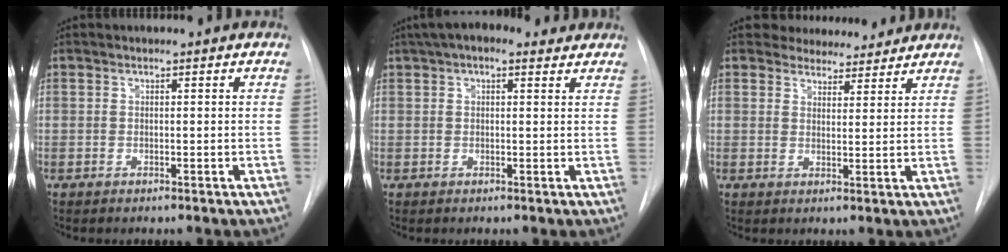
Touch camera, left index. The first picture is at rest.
{"total": 8.3, "force": [6.0, 3.0, 4.9], "torque": [-0.079, 0.041, 0.089]}
{"total": 7.2, "force": [6.7, 2.6, 0.8], "torque": [0.002, 0.002, 0.083]}